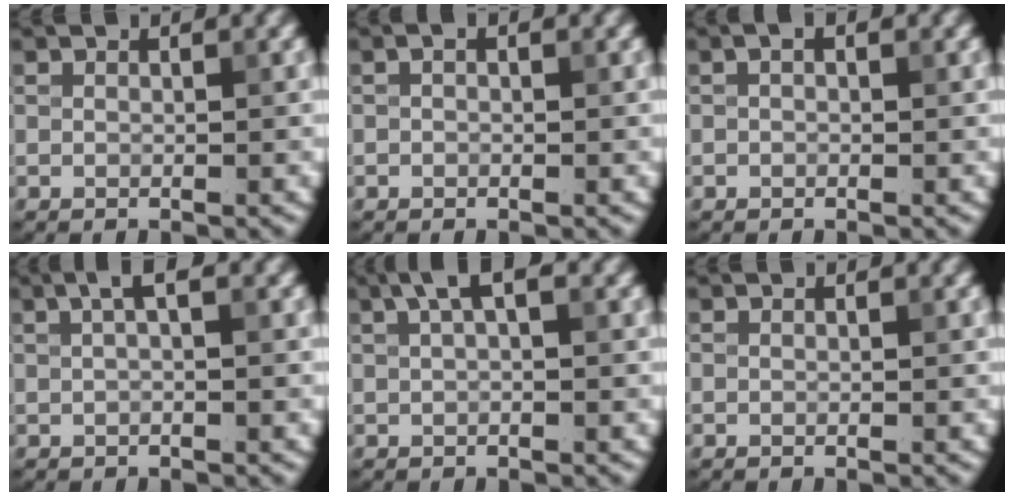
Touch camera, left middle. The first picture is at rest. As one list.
[{"total": 0.5, "force": [-0.1, 0.3, 0.4], "torque": [-0.006, 0.001, -0.004]}, {"total": 0.7, "force": [0.1, 0.4, 0.6], "torque": [-0.010, 0.001, -0.002]}, {"total": 1.7, "force": [0.6, 0.3, 1.5], "torque": [-0.028, 0.008, 0.009]}, {"total": 2.4, "force": [1.1, 0.6, 2.0], "torque": [-0.034, 0.008, 0.018]}, {"total": 0.0}]